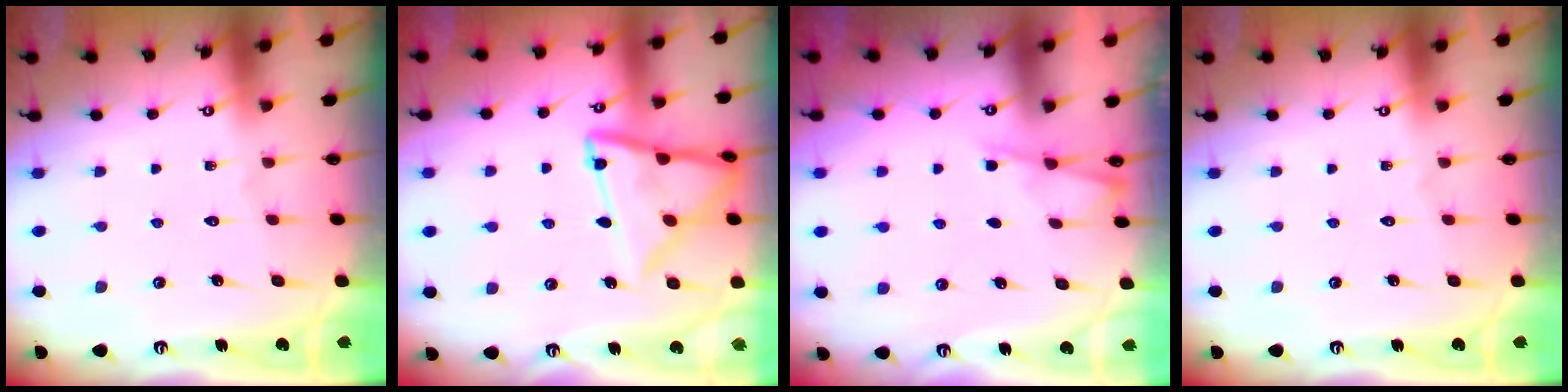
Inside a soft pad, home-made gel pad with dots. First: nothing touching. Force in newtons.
{"total": 15.5, "press": 15.5, "slide": 1.3}
{"total": 3.2, "press": 3.1, "slide": 0.5}
{"total": 0.0}